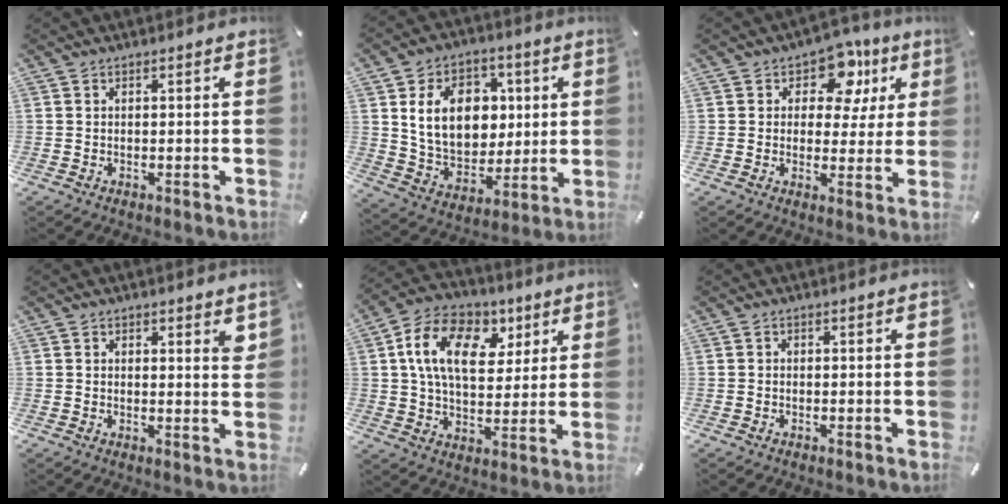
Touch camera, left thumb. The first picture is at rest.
{"total": 15.8, "force": [3.6, 12.5, 9.1], "torque": [-0.163, 0.004, 0.072]}
{"total": 11.6, "force": [5.4, 7.5, 7.0], "torque": [-0.094, -0.023, 0.093]}
{"total": 2.4, "force": [1.5, 1.2, 1.4], "torque": [0.002, -0.010, 0.021]}
{"total": 16.3, "force": [5.7, 10.9, 10.7], "torque": [-0.175, -0.002, 0.106]}
{"total": 0.0}